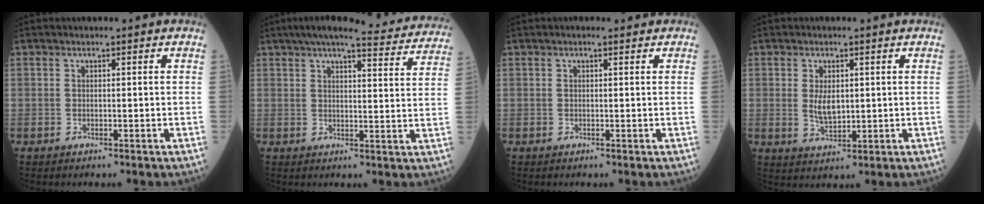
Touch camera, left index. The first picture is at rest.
{"total": 19.2, "force": [17.4, 2.2, 7.8], "torque": [-0.106, -0.001, 0.207]}
{"total": 0.9, "force": [0.6, 0.4, 0.6], "torque": [-0.013, 0.007, 0.005]}
{"total": 3.9, "force": [0.6, 1.9, 3.4], "torque": [-0.067, -0.005, 0.018]}